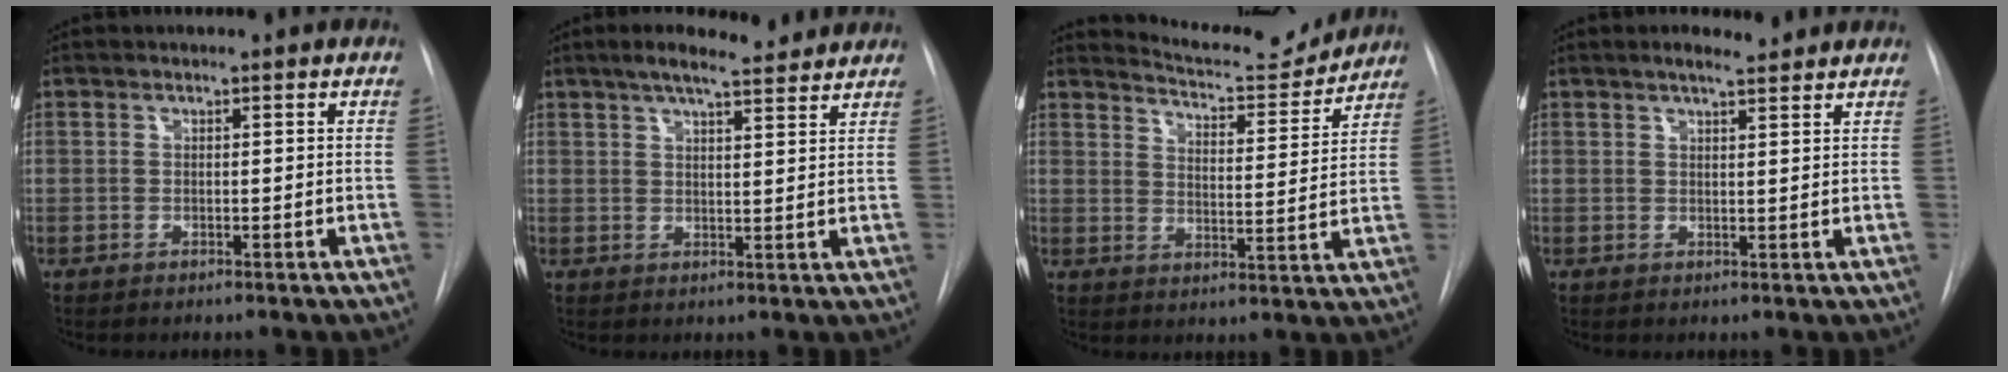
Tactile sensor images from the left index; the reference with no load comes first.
{"total": 9.6, "force": [8.1, 1.9, 4.9], "torque": [-0.072, 0.018, 0.108]}
{"total": 10.7, "force": [10.5, 1.4, 1.1], "torque": [-0.018, -0.015, 0.143]}
{"total": 4.3, "force": [3.7, 0.9, 2.1], "torque": [-0.033, 0.016, 0.055]}